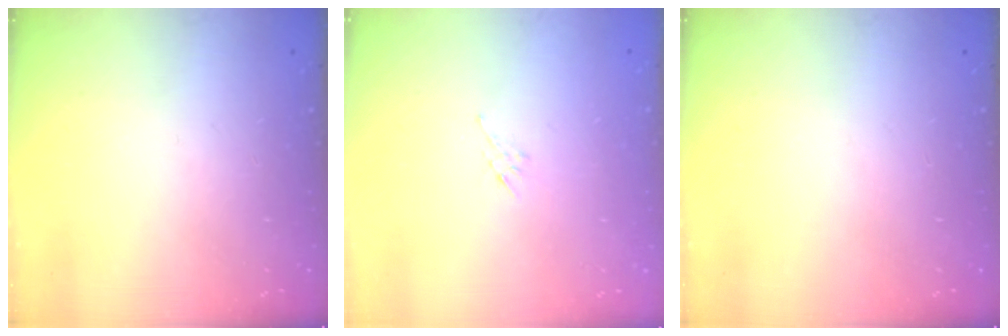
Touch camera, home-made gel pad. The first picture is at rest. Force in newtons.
{"total": 3.5, "press": 3.4, "slide": 0.8}
{"total": 0.0}